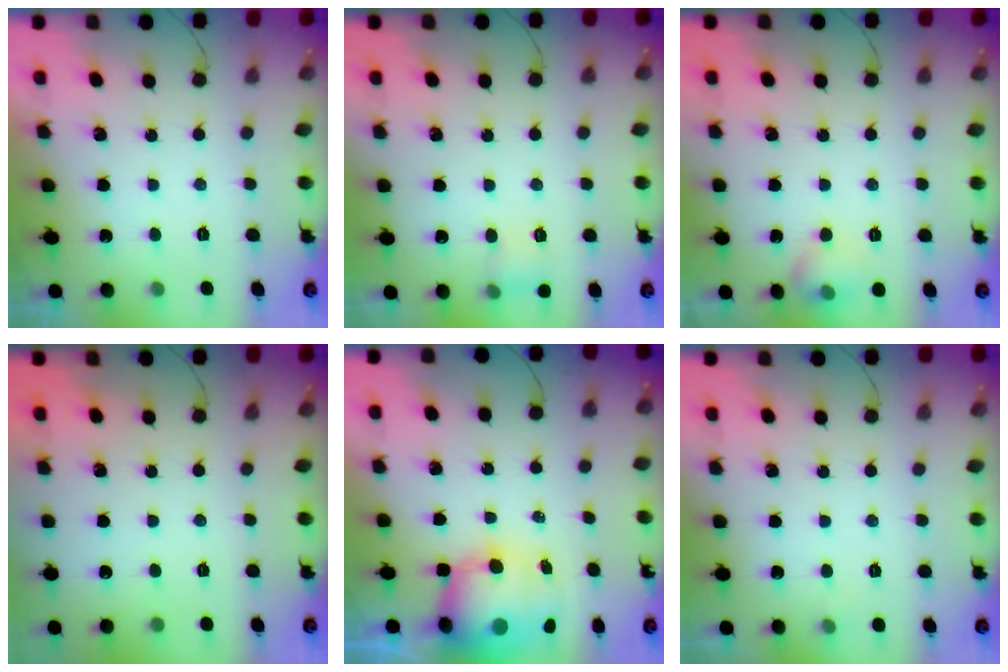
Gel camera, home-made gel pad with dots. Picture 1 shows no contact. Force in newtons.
{"total": 5.6, "press": 5.4, "slide": 1.7}
{"total": 9.9, "press": 7.0, "slide": 7.0}
{"total": 0.0}
{"total": 11.0, "press": 10.9, "slide": 1.9}
{"total": 7.2, "press": 2.7, "slide": 6.7}